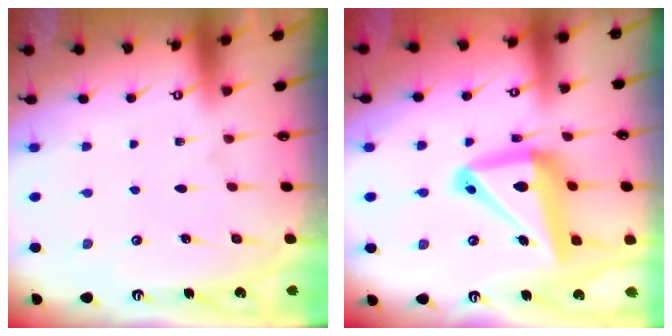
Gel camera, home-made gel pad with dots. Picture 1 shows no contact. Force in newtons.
{"total": 17.7, "press": 17.5, "slide": 2.4}